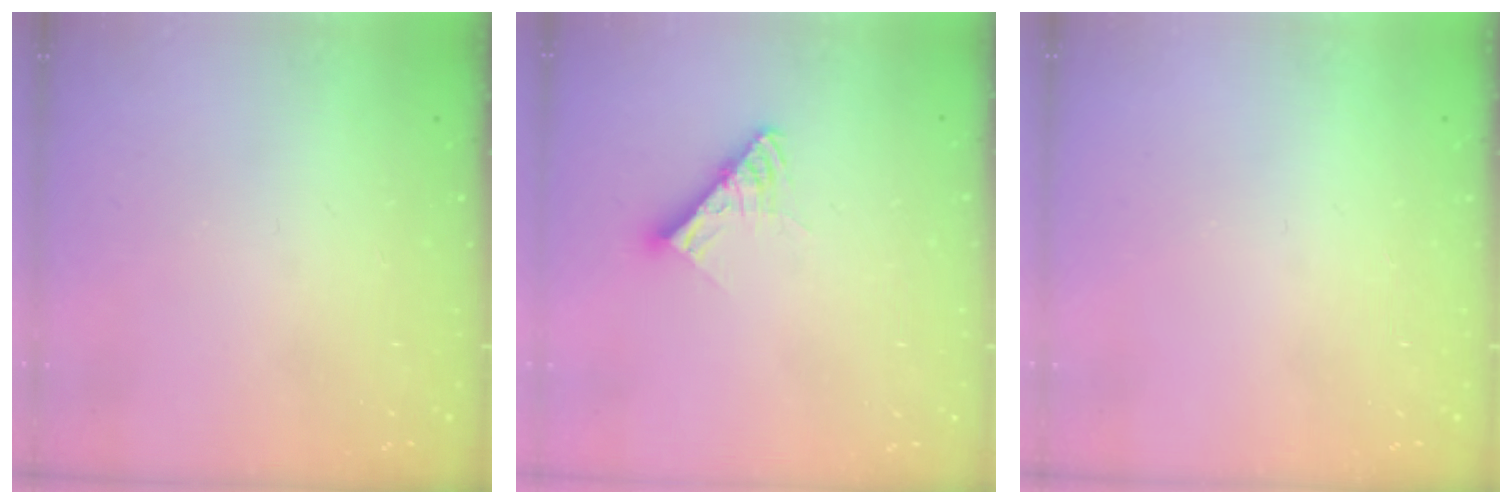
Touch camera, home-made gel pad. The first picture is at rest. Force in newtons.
{"total": 9.5, "press": 9.4, "slide": 1.0}
{"total": 0.0}